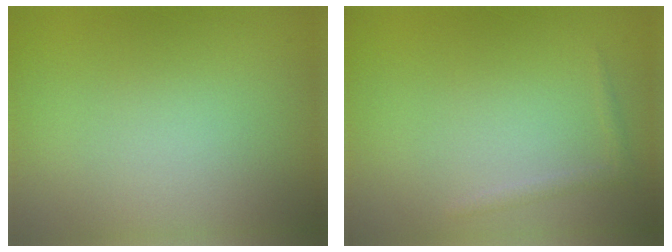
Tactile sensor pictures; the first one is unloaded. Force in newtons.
{"total": 0.8, "press": 0.8, "slide": 0.1}